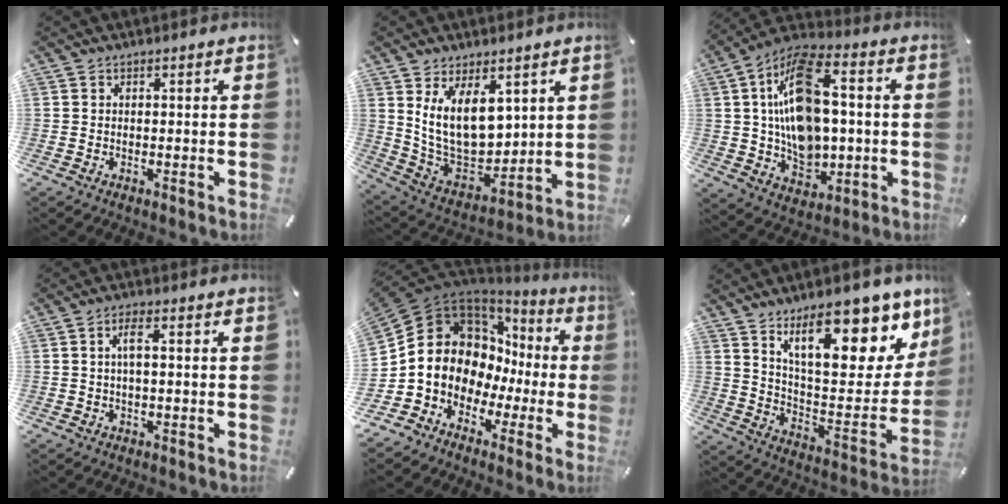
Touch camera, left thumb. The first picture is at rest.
{"total": 14.3, "force": [5.9, 9.2, 9.2], "torque": [-0.183, -0.051, 0.112]}
{"total": 17.7, "force": [2.0, 12.0, 12.9], "torque": [-0.246, 0.003, 0.035]}
{"total": 3.5, "force": [0.4, 1.0, 3.4], "torque": [-0.066, 0.007, 0.005]}
{"total": 11.8, "force": [0.6, 11.0, 4.2], "torque": [-0.096, -0.037, 0.018]}
{"total": 23.6, "force": [15.0, 9.6, 15.5], "torque": [-0.215, -0.098, 0.249]}